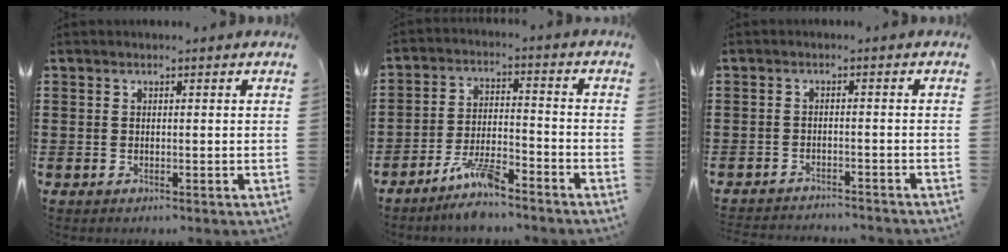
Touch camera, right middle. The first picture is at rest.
{"total": 7.3, "force": [-6.3, 1.5, 3.4], "torque": [-0.078, 0.001, -0.123]}
{"total": 2.3, "force": [-2.3, 0.0, -0.1], "torque": [-0.005, -0.001, -0.048]}